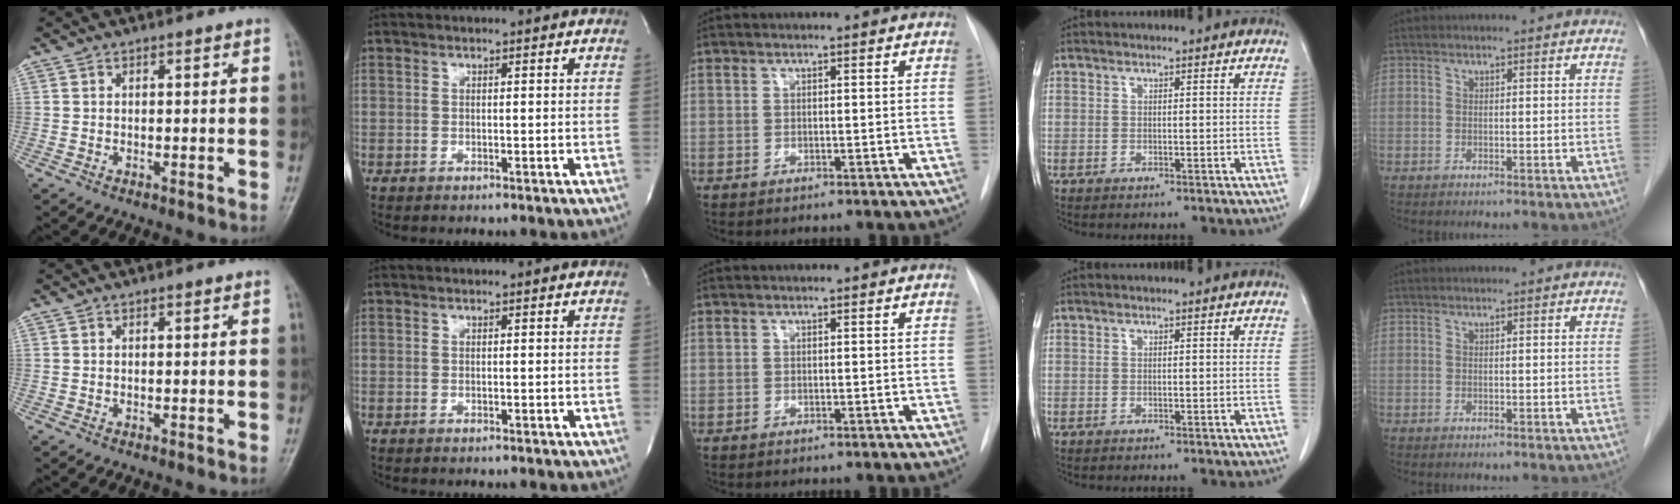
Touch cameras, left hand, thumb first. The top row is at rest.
{}